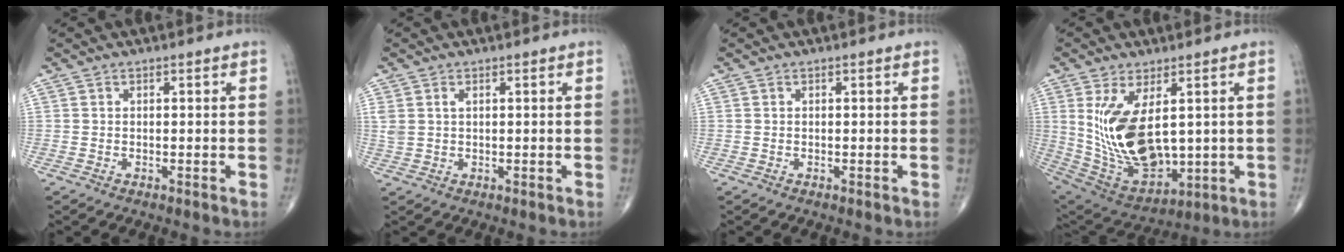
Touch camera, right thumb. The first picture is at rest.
{"total": 2.4, "force": [0.9, 1.4, 1.7], "torque": [-0.046, 0.008, 0.026]}
{"total": 0.0}
{"total": 17.3, "force": [2.5, 9.0, 14.6], "torque": [-0.259, -0.022, 0.078]}